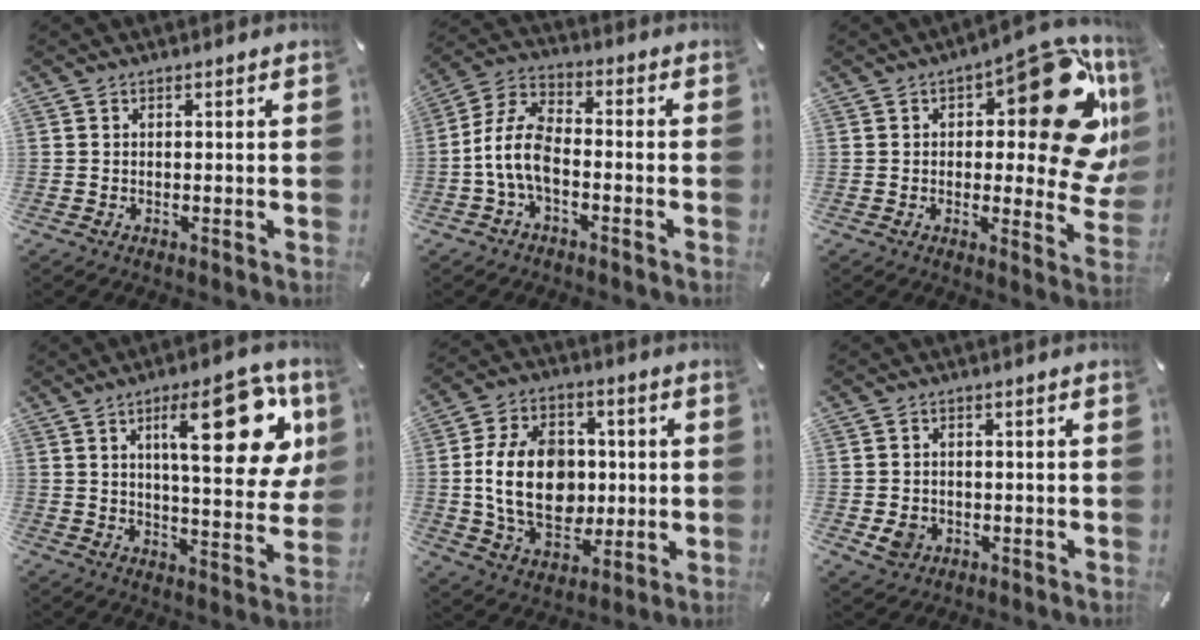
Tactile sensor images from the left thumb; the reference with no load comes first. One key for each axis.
{"total": 9.8, "fx": -3.2, "fy": 5.4, "fz": 7.5, "tx": -0.167, "ty": 0.008, "tz": -0.059}
{"total": 25.2, "fx": 8.2, "fy": 10.9, "fz": 21.2, "tx": -0.248, "ty": -0.060, "tz": 0.135}
{"total": 22.7, "fx": 8.8, "fy": 8.2, "fz": 19.2, "tx": -0.262, "ty": -0.034, "tz": 0.124}
{"total": 17.6, "fx": 0.0, "fy": 12.8, "fz": 12.0, "tx": -0.249, "ty": 0.011, "tz": 0.001}
{"total": 4.5, "fx": -1.2, "fy": 3.8, "fz": 2.0, "tx": -0.036, "ty": -0.001, "tz": -0.022}